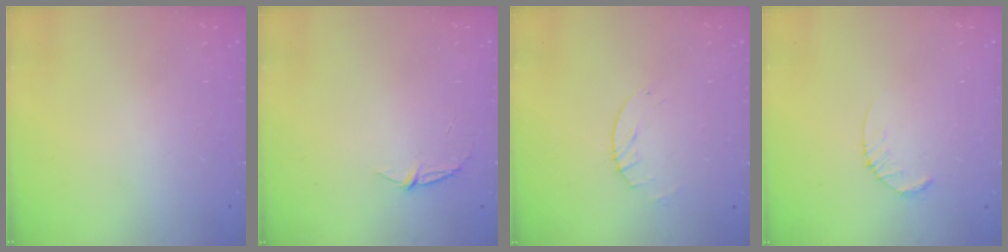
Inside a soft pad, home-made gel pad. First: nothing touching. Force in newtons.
{"total": 3.9, "press": 3.9, "slide": 0.4}
{"total": 2.6, "press": 2.5, "slide": 0.4}
{"total": 2.6, "press": 2.6, "slide": 0.4}